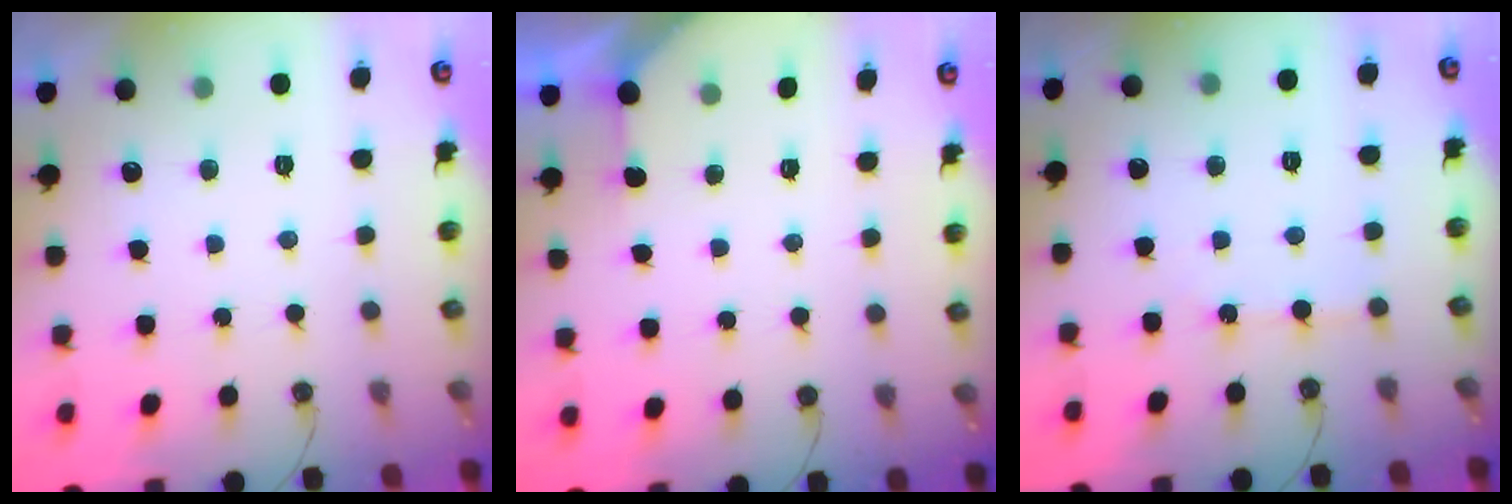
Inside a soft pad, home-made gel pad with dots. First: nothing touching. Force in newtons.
{"total": 1.6, "press": 1.6, "slide": 0.3}
{"total": 3.4, "press": 3.4, "slide": 0.5}